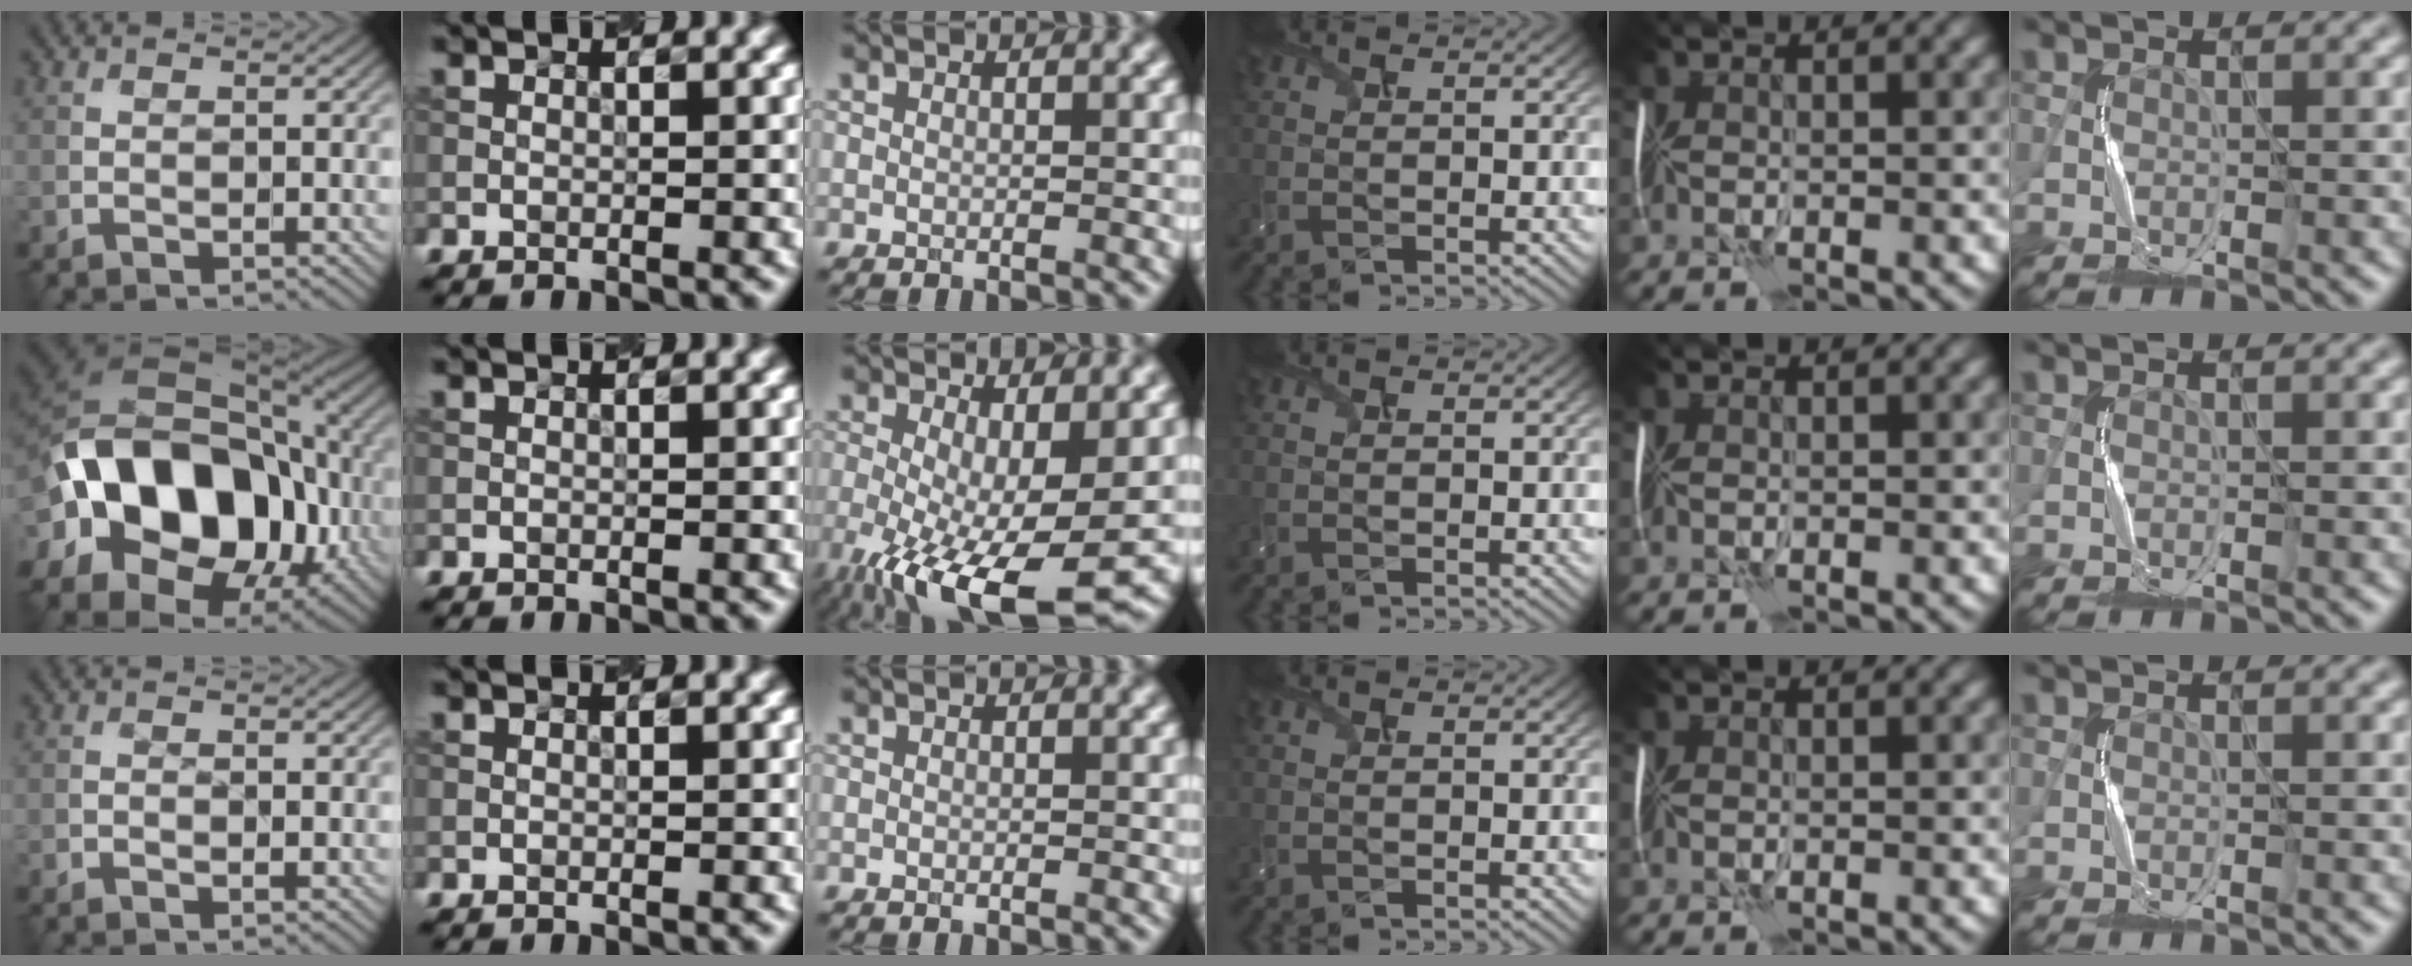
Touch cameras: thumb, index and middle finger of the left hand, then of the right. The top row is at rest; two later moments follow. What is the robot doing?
{"motion": "shake", "object": "handbell"}